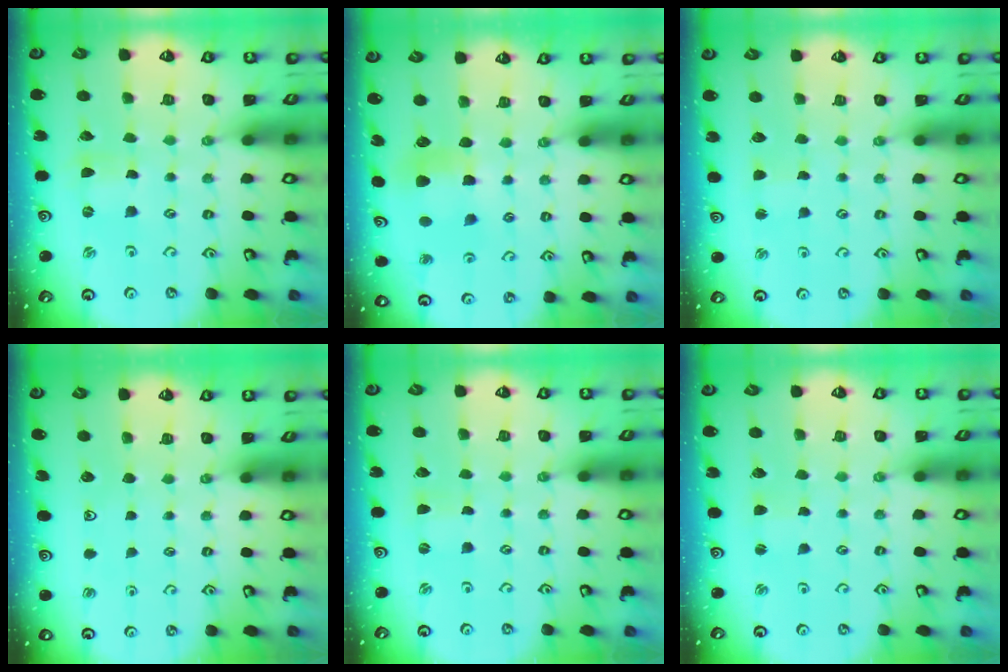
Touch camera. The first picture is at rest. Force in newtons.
{"total": 5.6, "press": 5.6, "slide": 0.5}
{"total": 1.5, "press": 1.5, "slide": 0.3}
{"total": 0.0}
{"total": 0.0}
{"total": 1.9, "press": 1.9, "slide": 0.2}